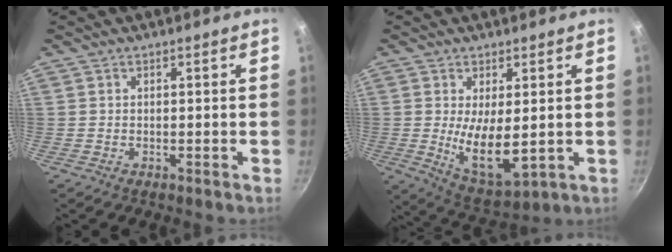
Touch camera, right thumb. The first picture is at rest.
{"total": 10.7, "force": [0.0, 4.5, 9.7], "torque": [-0.160, -0.027, 0.018]}